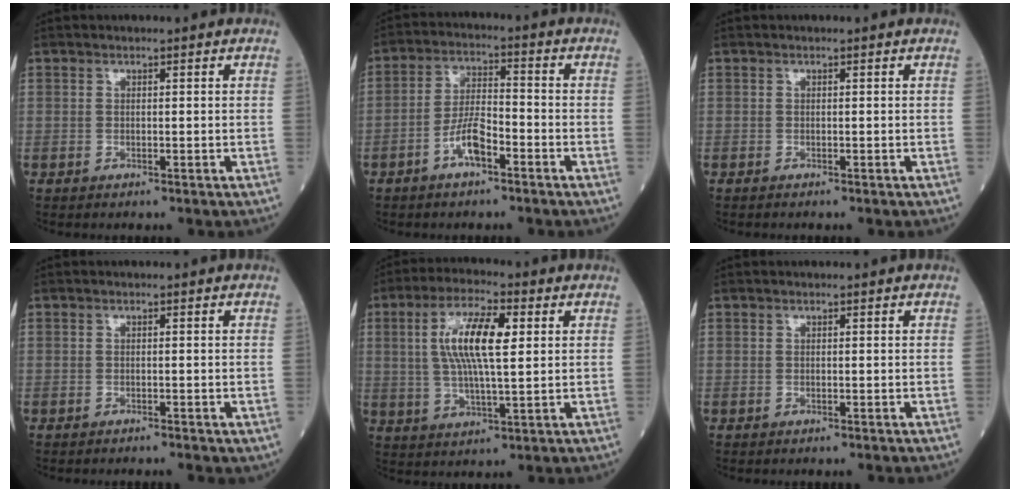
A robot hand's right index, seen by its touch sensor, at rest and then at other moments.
{"total": 6.0, "force": [-3.2, 1.8, 4.8], "torque": [-0.097, 0.010, -0.060]}
{"total": 0.0}
{"total": 0.9, "force": [-0.7, 0.3, 0.5], "torque": [-0.010, -0.001, -0.008]}
{"total": 10.7, "force": [2.4, 2.4, 10.1], "torque": [-0.199, 0.011, 0.044]}
{"total": 0.0}